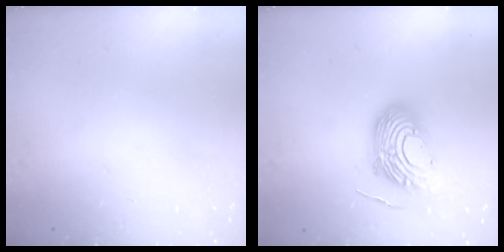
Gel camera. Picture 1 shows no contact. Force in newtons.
{"total": 14.4, "press": 14.3, "slide": 2.2}